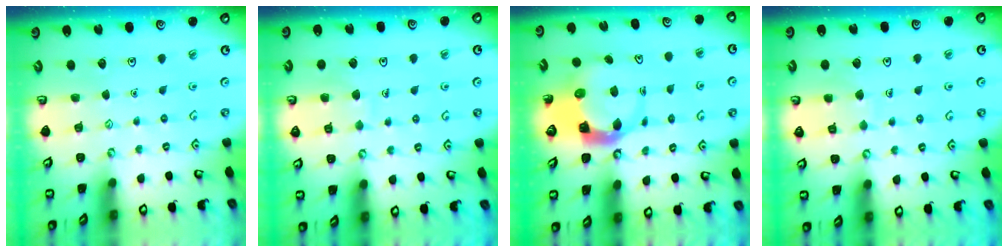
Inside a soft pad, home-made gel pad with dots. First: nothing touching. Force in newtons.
{"total": 5.4, "press": 5.3, "slide": 0.5}
{"total": 5.6, "press": 5.5, "slide": 0.6}
{"total": 5.2, "press": 5.2, "slide": 0.4}